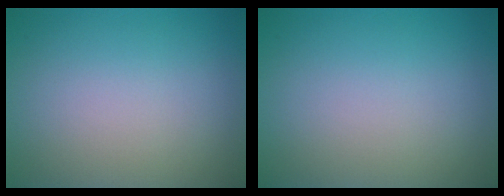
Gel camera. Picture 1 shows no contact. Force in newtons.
{"total": 0.0}